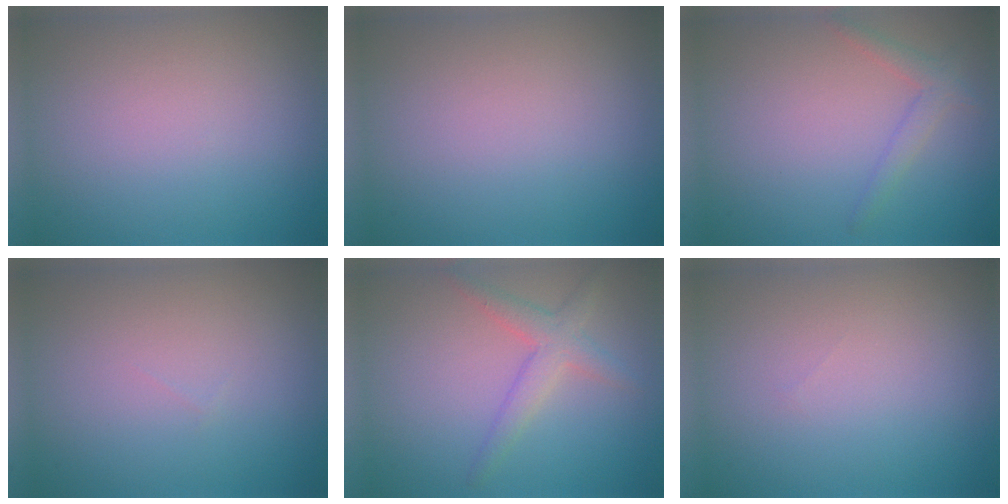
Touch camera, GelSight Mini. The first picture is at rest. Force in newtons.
{"total": 0.0}
{"total": 1.8, "press": 1.8, "slide": 0.1}
{"total": 0.0}
{"total": 2.7, "press": 2.7, "slide": 0.1}
{"total": 0.0}